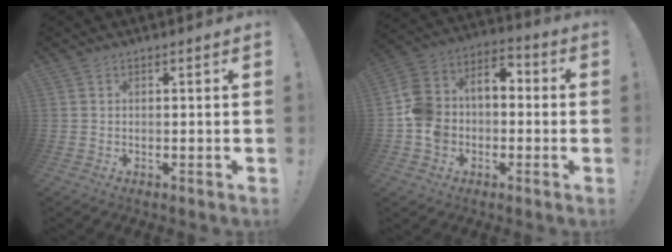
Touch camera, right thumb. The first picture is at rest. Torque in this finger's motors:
{"motor_torque": [1.33, 1.19, 1.29, -0.20, 0.11]}